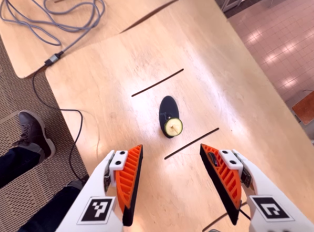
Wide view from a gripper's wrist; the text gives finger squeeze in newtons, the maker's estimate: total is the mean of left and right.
{"total": 0.5, "left": 0.3, "right": 0.8}